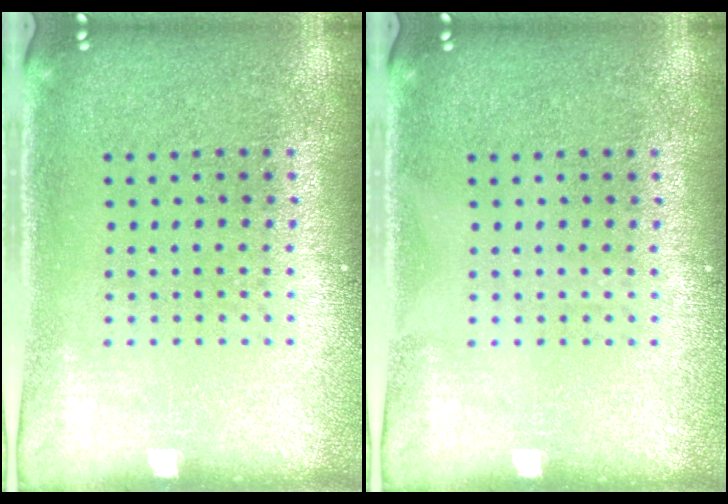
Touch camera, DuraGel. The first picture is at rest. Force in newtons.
{"total": 0.0}